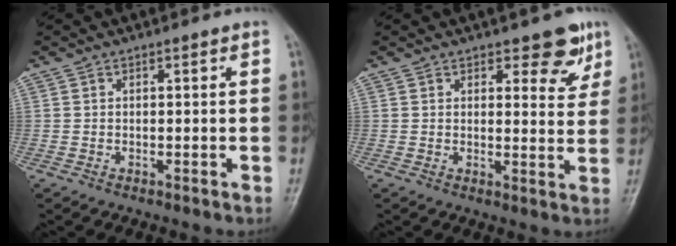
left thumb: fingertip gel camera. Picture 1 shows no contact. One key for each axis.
{"total": 5.9, "fx": 3.9, "fy": 2.9, "fz": 3.4, "tx": -0.009, "ty": -0.022, "tz": 0.046}